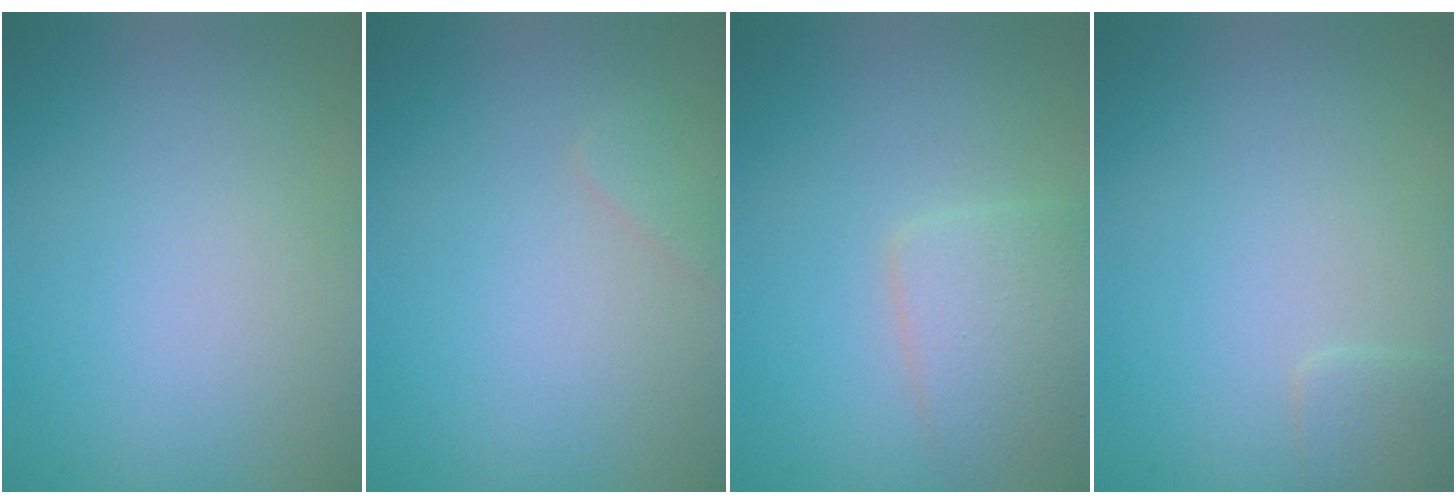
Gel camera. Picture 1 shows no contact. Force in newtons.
{"total": 0.9, "press": 0.9, "slide": 0.1}
{"total": 3.1, "press": 3.1, "slide": 0.2}
{"total": 1.1, "press": 1.1, "slide": 0.1}